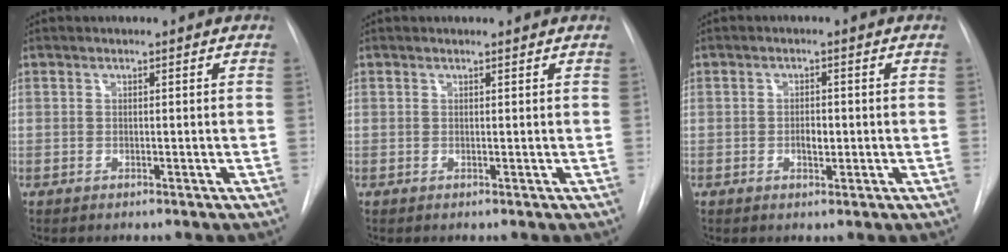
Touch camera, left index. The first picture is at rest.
{"total": 0.0}
{"total": 2.2, "force": [-1.2, 0.8, 1.6], "torque": [-0.026, -0.005, -0.017]}